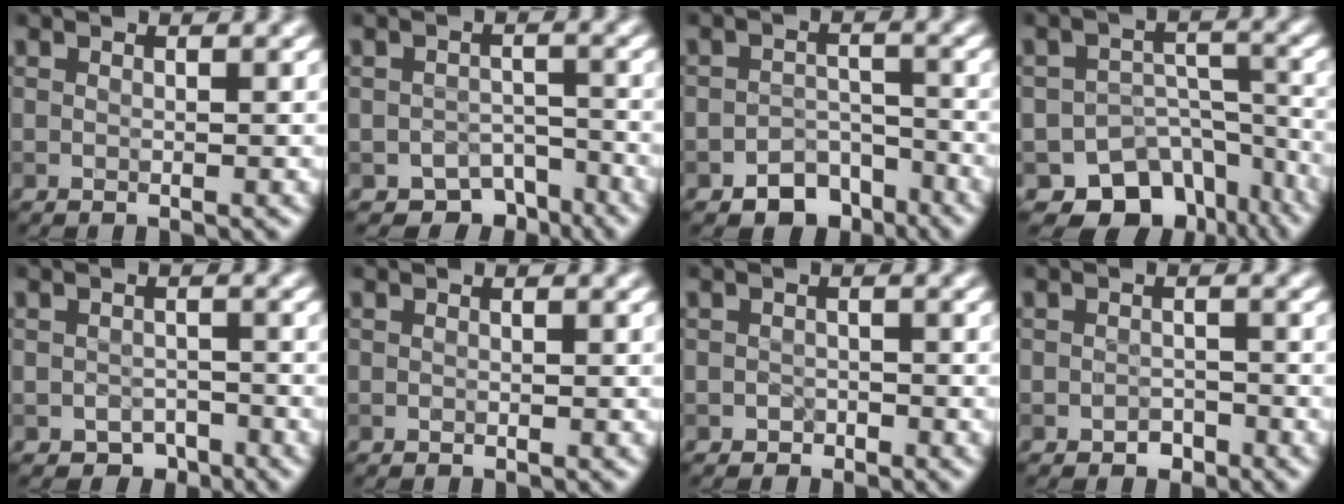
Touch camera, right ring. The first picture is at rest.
{"total": 4.1, "force": [-3.0, 2.3, 1.4], "torque": [-0.007, -0.006, -0.045]}
{"total": 4.0, "force": [-2.9, 2.4, 1.3], "torque": [-0.003, -0.002, -0.045]}
{"total": 9.6, "force": [-6.9, 6.1, 2.8], "torque": [-0.015, -0.011, -0.093]}
{"total": 1.9, "force": [-1.3, 1.3, 0.5], "torque": [0.000, -0.001, -0.021]}
{"total": 0.0}
{"total": 0.9, "force": [-0.6, 0.7, 0.1], "torque": [0.004, 0.000, -0.009]}
{"total": 1.3, "force": [-0.9, 0.9, 0.4], "torque": [-0.002, 0.001, -0.016]}